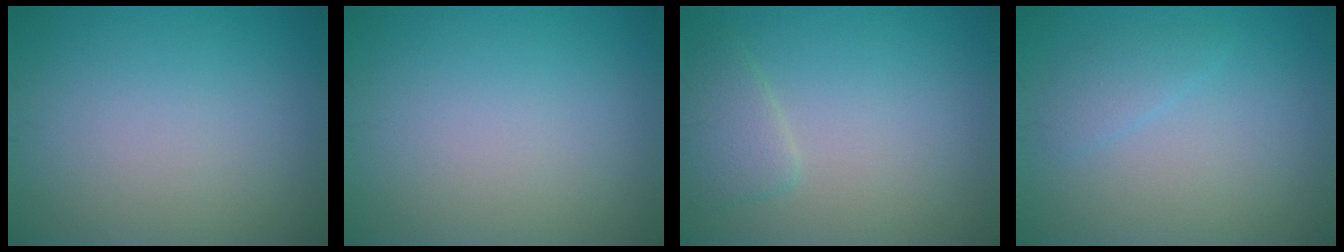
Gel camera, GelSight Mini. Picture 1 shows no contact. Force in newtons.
{"total": 0.0}
{"total": 2.2, "press": 2.2, "slide": 0.1}
{"total": 1.5, "press": 1.5, "slide": 0.1}